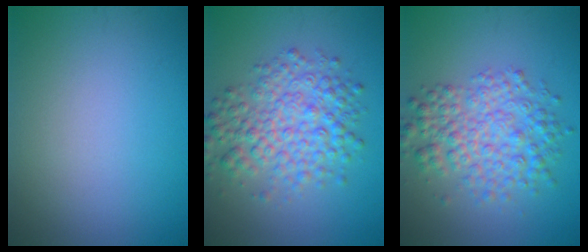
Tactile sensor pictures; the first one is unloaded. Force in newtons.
{"total": 5.8, "press": 5.8, "slide": 0.1}
{"total": 5.4, "press": 5.4, "slide": 0.1}